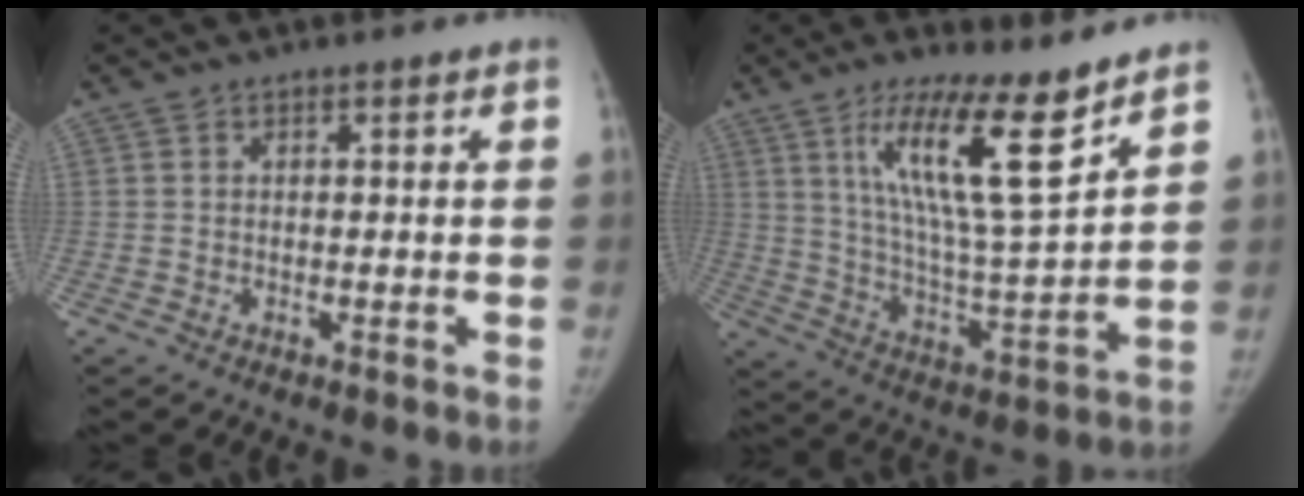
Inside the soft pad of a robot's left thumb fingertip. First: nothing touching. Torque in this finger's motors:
{"motor_torque": [0.45, 0.37, 1.84, -0.93, 0.43]}